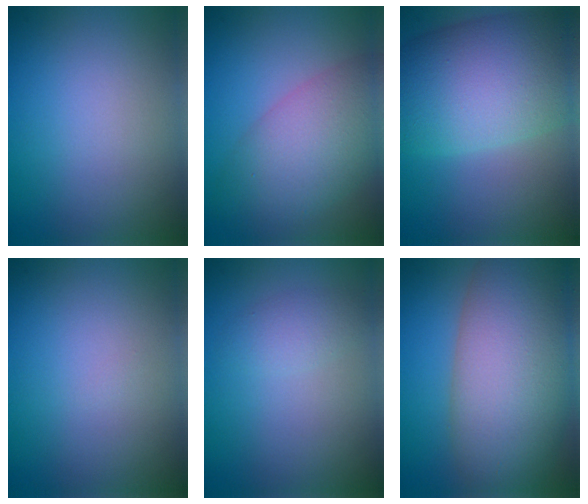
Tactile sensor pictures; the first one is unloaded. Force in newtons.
{"total": 7.0, "press": 7.0, "slide": 0.2}
{"total": 11.3, "press": 11.3, "slide": 0.5}
{"total": 0.0}
{"total": 1.6, "press": 1.6, "slide": 0.0}
{"total": 12.9, "press": 12.9, "slide": 0.8}